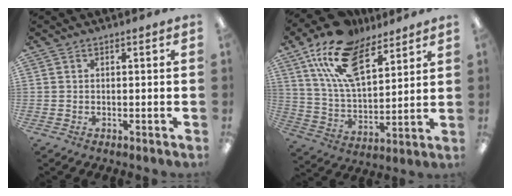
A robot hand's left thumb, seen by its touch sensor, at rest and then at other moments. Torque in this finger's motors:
{"motor_torque": [0.36, 0.36, 1.38, -1.40, 0.37]}